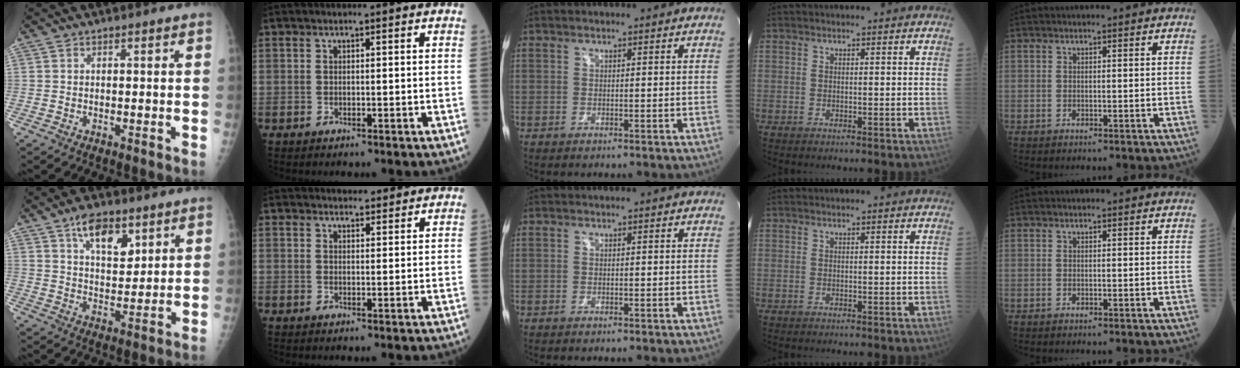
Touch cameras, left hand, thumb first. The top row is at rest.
{"thumb": {"total": 9.0, "force": [5.0, 4.5, 5.9], "torque": [-0.071, -0.030, 0.085]}, "index": {"total": 5.2, "force": [4.9, 1.3, 1.1], "torque": [-0.013, 0.015, 0.063]}}